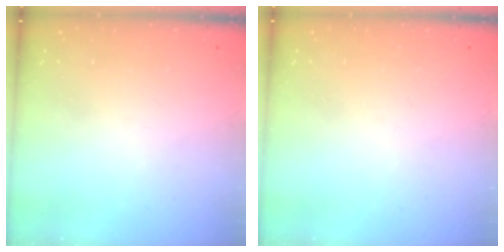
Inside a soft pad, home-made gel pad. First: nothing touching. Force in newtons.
{"total": 0.0}